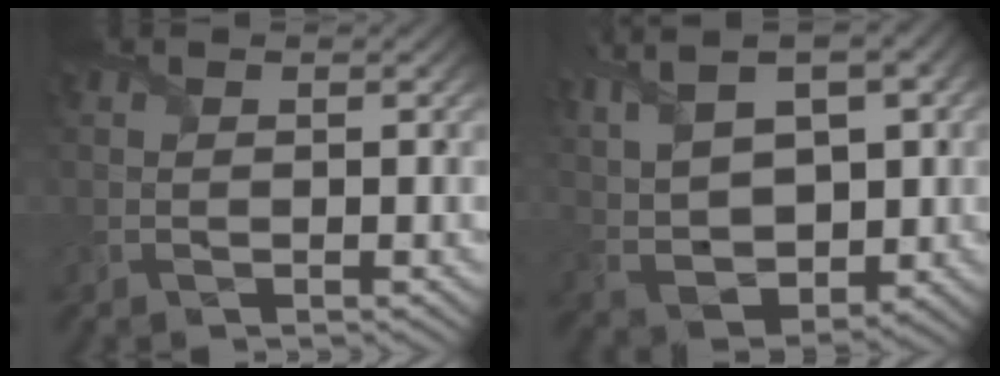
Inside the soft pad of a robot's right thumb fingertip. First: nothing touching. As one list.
[{"total": 13.0, "force": [4.3, 7.2, 9.9], "torque": [-0.221, 0.008, 0.087]}]